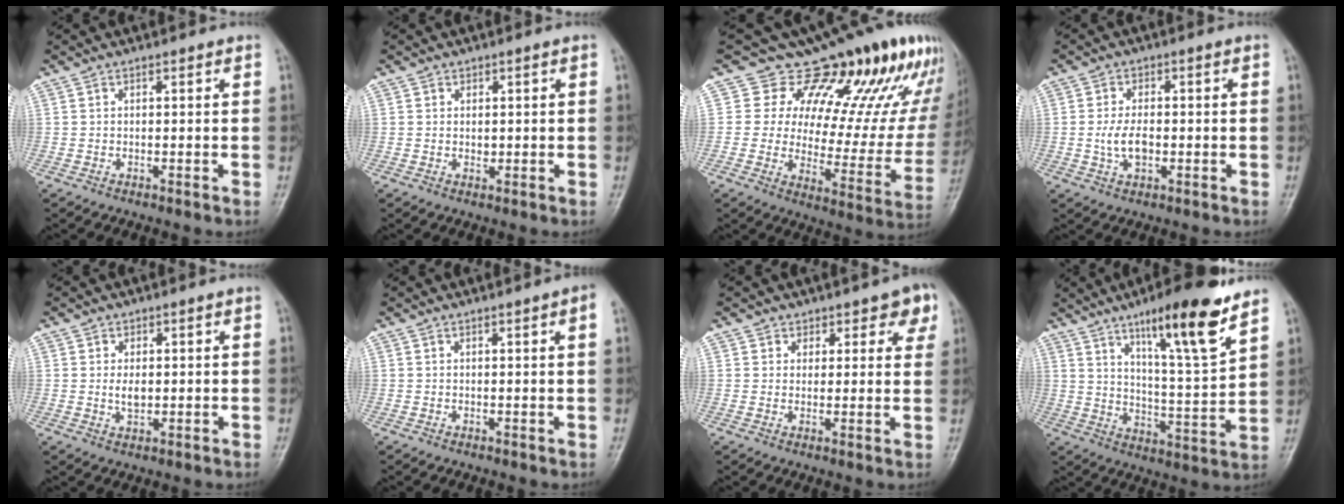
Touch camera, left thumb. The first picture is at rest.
{"total": 1.3, "force": [0.3, 1.1, 0.6], "torque": [-0.003, -0.002, 0.005]}
{"total": 22.6, "force": [15.7, 10.5, 12.4], "torque": [-0.111, -0.088, 0.198]}
{"total": 4.9, "force": [-0.7, 3.0, 3.9], "torque": [-0.071, 0.005, -0.014]}
{"total": 3.0, "force": [0.2, 2.0, 2.3], "torque": [-0.029, 0.002, 0.006]}
{"total": 1.9, "force": [0.7, -0.1, 1.7], "torque": [-0.028, 0.001, 0.009]}
{"total": 5.4, "force": [3.4, 3.9, 1.3], "torque": [0.038, -0.016, 0.037]}
{"total": 16.7, "force": [10.4, 2.5, 12.8], "torque": [-0.188, -0.061, 0.171]}